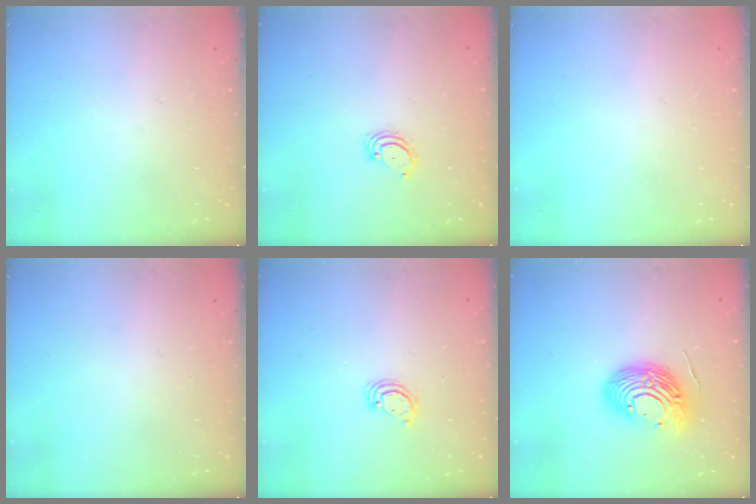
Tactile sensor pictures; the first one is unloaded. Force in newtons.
{"total": 2.8, "press": 2.8, "slide": 0.3}
{"total": 0.0}
{"total": 0.0}
{"total": 3.0, "press": 2.9, "slide": 0.3}
{"total": 13.7, "press": 13.6, "slide": 1.8}